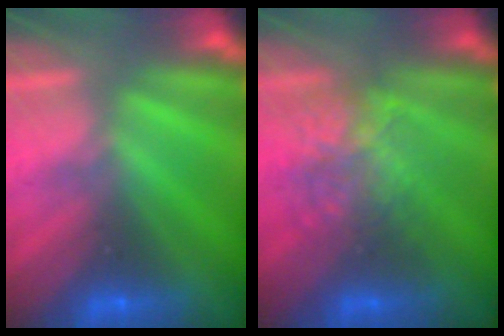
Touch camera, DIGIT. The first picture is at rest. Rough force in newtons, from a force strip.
{"total": 2.3}